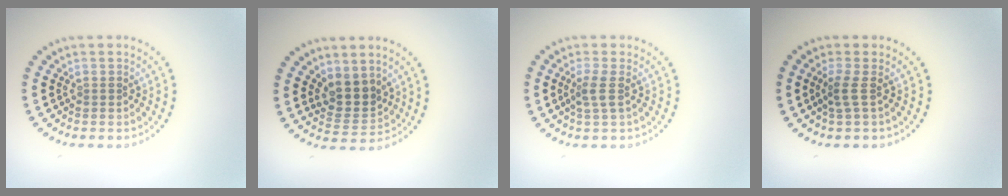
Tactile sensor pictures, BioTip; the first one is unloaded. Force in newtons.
{"total": 3.2, "press": 2.7, "slide": 1.7}
{"total": 1.8, "press": 1.3, "slide": 1.1}
{"total": 1.6, "press": 1.1, "slide": 1.2}